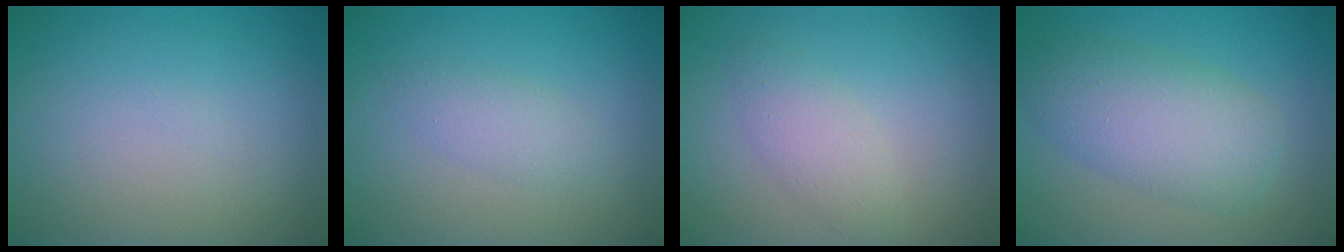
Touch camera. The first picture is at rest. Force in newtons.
{"total": 1.8, "press": 1.8, "slide": 0.0}
{"total": 2.3, "press": 2.3, "slide": 0.2}
{"total": 5.8, "press": 5.8, "slide": 0.3}